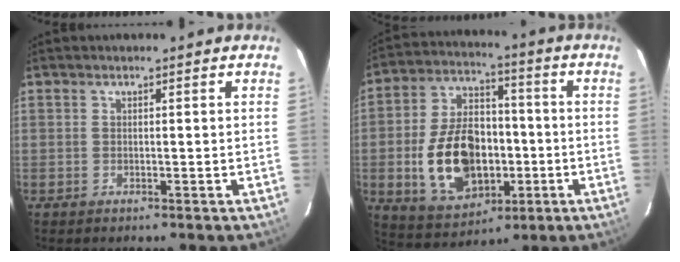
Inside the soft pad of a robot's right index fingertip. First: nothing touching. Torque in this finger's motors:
{"motor_torque": [2.14, 0.00, 0.69, 0.11]}